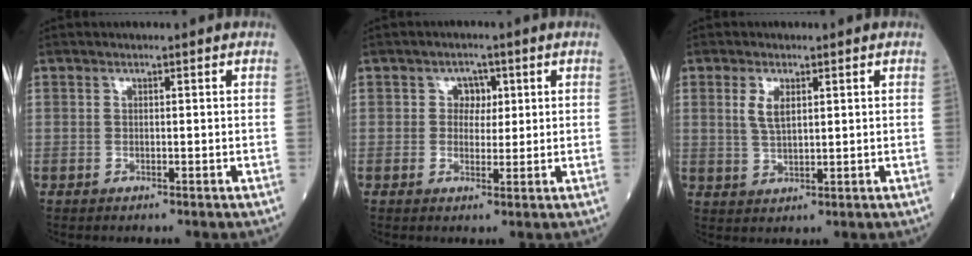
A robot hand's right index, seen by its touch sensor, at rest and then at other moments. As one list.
[{"total": 2.9, "force": [0.9, 2.3, 1.5], "torque": [-0.015, 0.004, 0.011]}, {"total": 3.6, "force": [1.4, 1.4, 3.0], "torque": [-0.066, 0.000, 0.030]}]